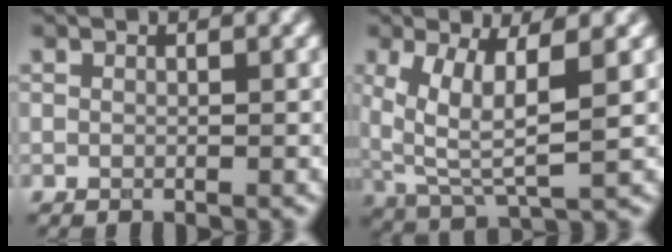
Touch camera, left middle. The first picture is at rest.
{"total": 6.5, "force": [1.5, 2.3, 5.9], "torque": [-0.128, -0.011, 0.032]}